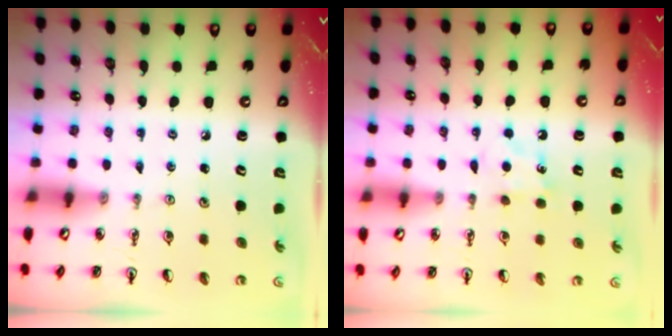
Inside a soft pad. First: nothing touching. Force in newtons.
{"total": 5.2, "press": 5.2, "slide": 0.7}